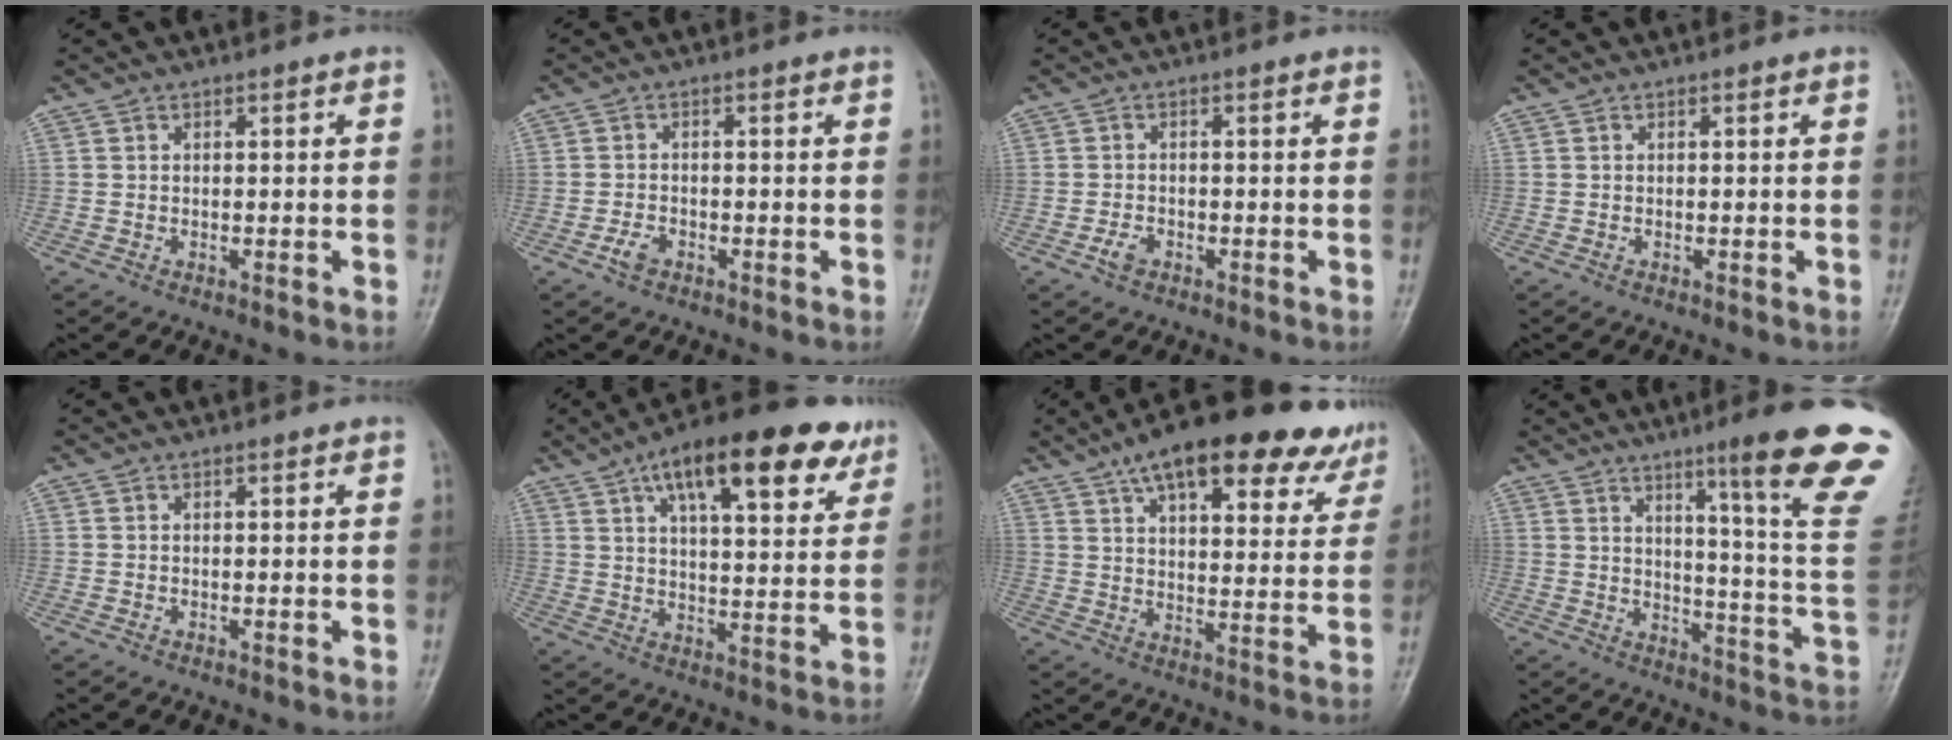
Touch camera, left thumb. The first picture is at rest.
{"total": 2.4, "force": [-1.3, 1.4, 1.3], "torque": [-0.026, 0.006, -0.025]}
{"total": 2.1, "force": [-1.1, 1.3, 1.2], "torque": [-0.023, 0.004, -0.021]}
{"total": 0.0}
{"total": 0.0}
{"total": 20.7, "force": [11.5, 7.8, 15.4], "torque": [-0.203, -0.015, 0.170]}
{"total": 24.0, "force": [16.5, 9.0, 14.9], "torque": [-0.187, -0.027, 0.225]}
{"total": 21.7, "force": [12.4, 1.0, 17.7], "torque": [-0.213, -0.074, 0.166]}